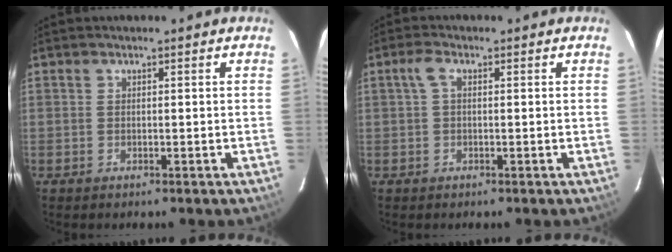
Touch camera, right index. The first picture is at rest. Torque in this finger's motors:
{"motor_torque": [0.42, 0.12, 0.22, 0.04]}